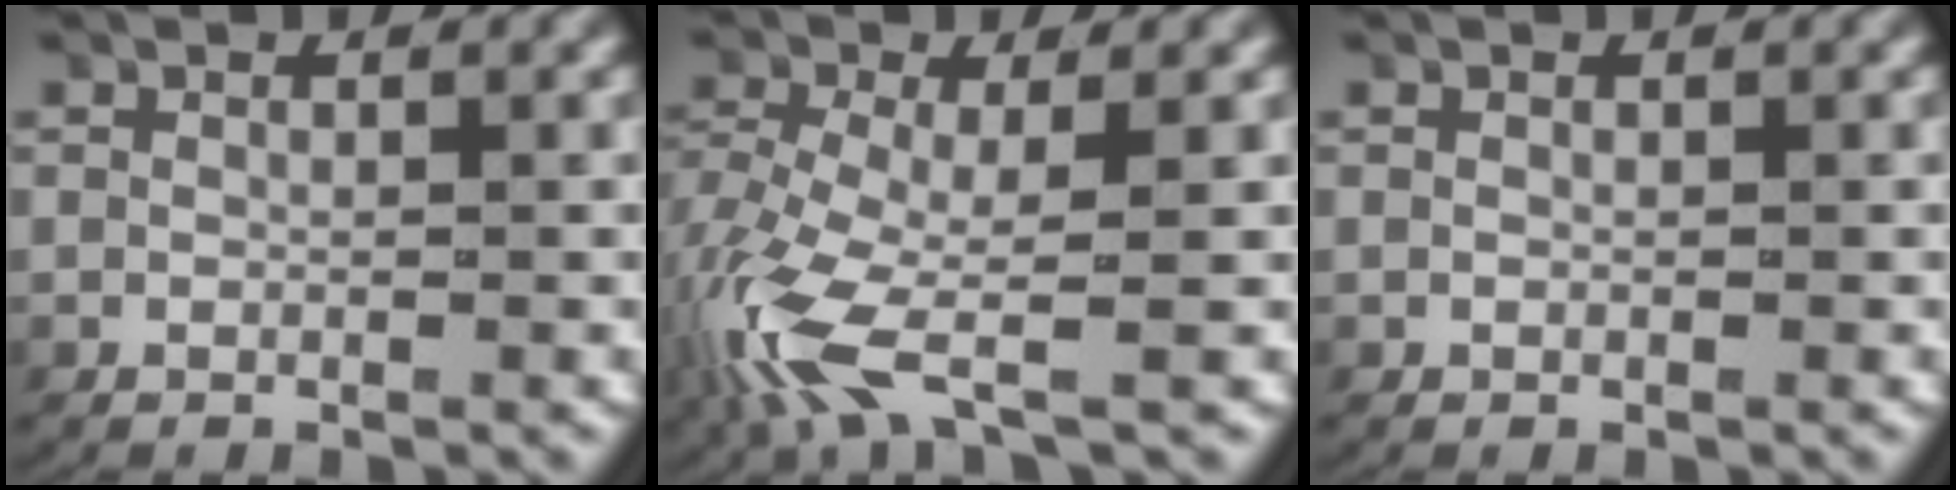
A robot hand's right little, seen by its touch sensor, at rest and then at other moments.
{"total": 4.8, "force": [-1.6, 2.2, 4.0], "torque": [-0.120, -0.039, -0.011]}
{"total": 0.0}